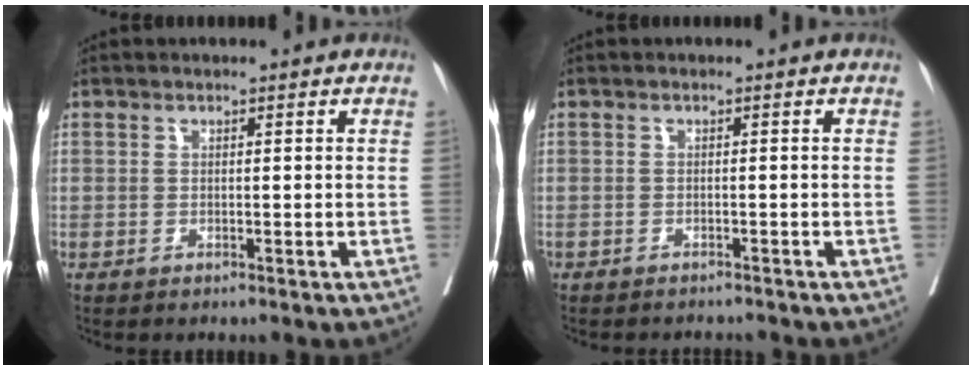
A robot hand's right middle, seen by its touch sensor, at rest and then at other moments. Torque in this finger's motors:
{"motor_torque": [0.35, -0.44, 0.13, 0.06]}